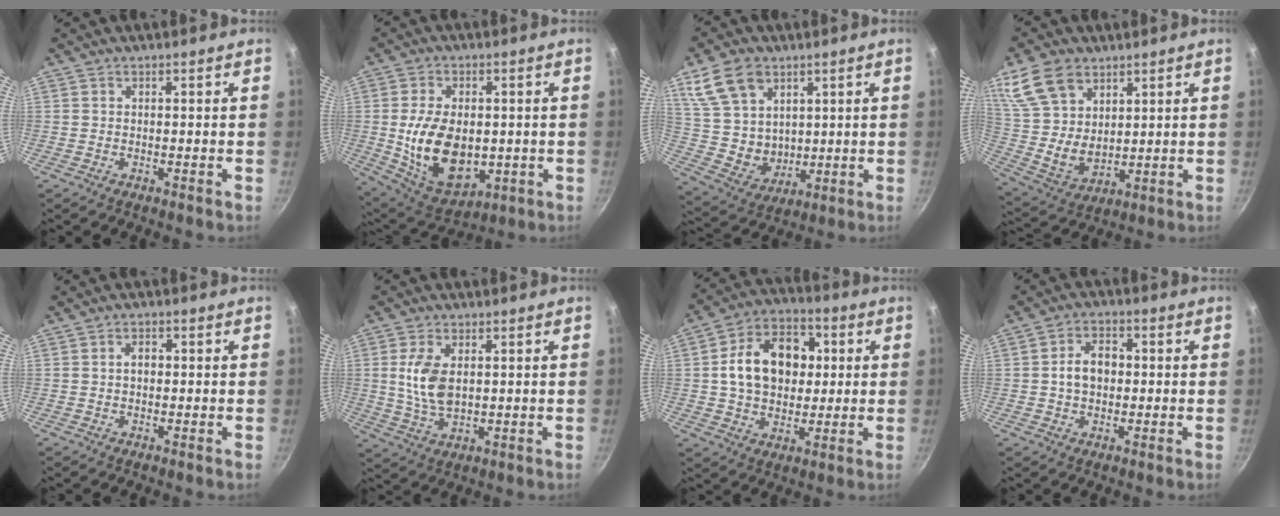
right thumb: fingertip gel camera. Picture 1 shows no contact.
{"total": 16.1, "force": [-0.6, 10.4, 12.3], "torque": [-0.194, -0.015, 0.008]}
{"total": 14.5, "force": [6.6, 10.6, 7.3], "torque": [-0.112, -0.026, 0.144]}
{"total": 15.3, "force": [8.2, 9.8, 8.4], "torque": [-0.151, -0.031, 0.177]}
{"total": 2.2, "force": [0.0, 1.5, 1.6], "torque": [-0.017, 0.008, -0.001]}
{"total": 8.2, "force": [1.2, 4.6, 6.7], "torque": [-0.132, -0.009, 0.028]}
{"total": 16.5, "force": [2.4, 12.1, 10.9], "torque": [-0.142, 0.020, 0.029]}
{"total": 6.6, "force": [0.1, 4.7, 4.7], "torque": [-0.056, 0.016, -0.004]}